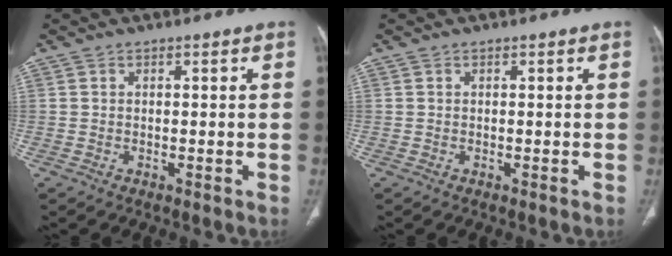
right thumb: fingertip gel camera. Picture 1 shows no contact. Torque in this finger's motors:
{"motor_torque": [0.00, -0.01, 0.01, -0.01, 0.00]}